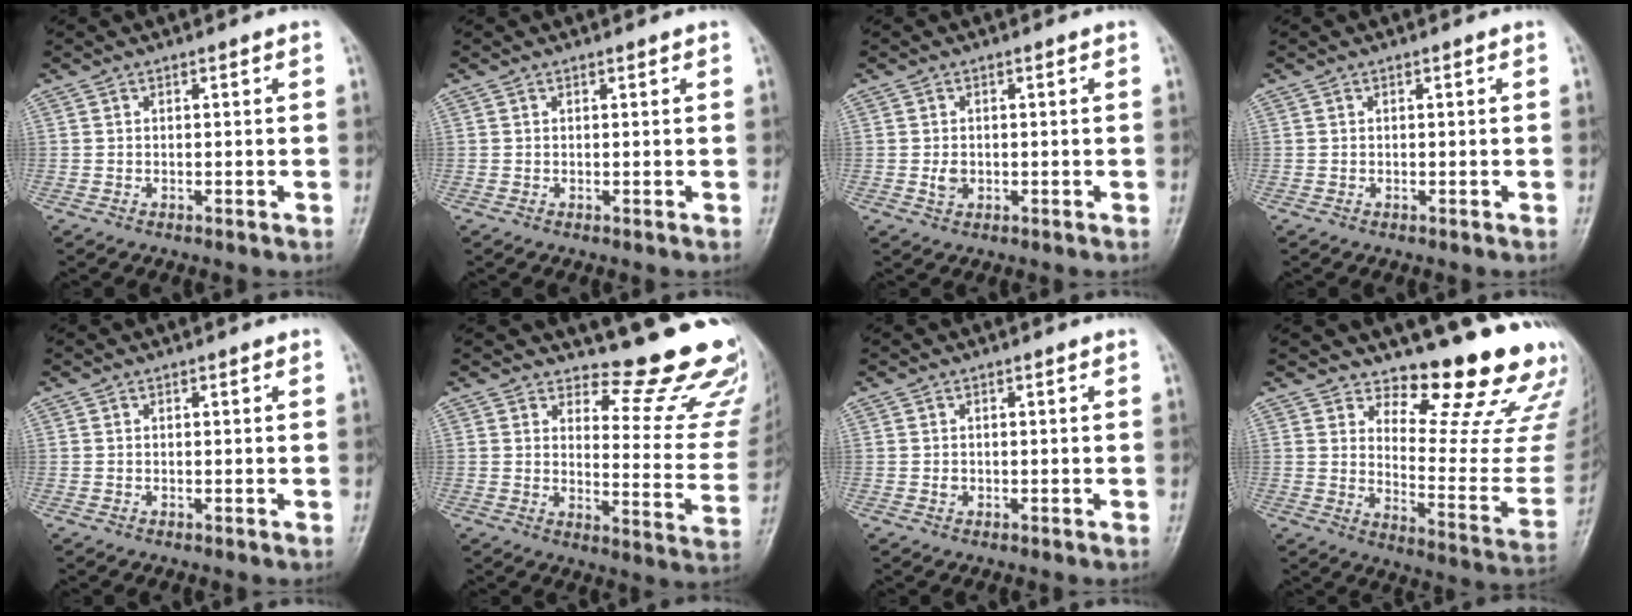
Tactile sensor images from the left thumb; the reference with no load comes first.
{"total": 0.6, "force": [0.5, 0.1, 0.2], "torque": [-0.007, -0.004, 0.006]}
{"total": 1.9, "force": [0.0, 1.4, 1.2], "torque": [-0.017, -0.001, 0.005]}
{"total": 0.0}
{"total": 0.6, "force": [0.5, 0.2, 0.4], "torque": [-0.007, -0.002, 0.005]}
{"total": 16.6, "force": [14.7, 4.1, 6.5], "torque": [-0.035, -0.163, 0.169]}
{"total": 0.9, "force": [0.3, 0.6, 0.5], "torque": [-0.002, 0.000, 0.005]}
{"total": 16.9, "force": [14.6, 3.6, 7.8], "torque": [-0.063, -0.164, 0.190]}